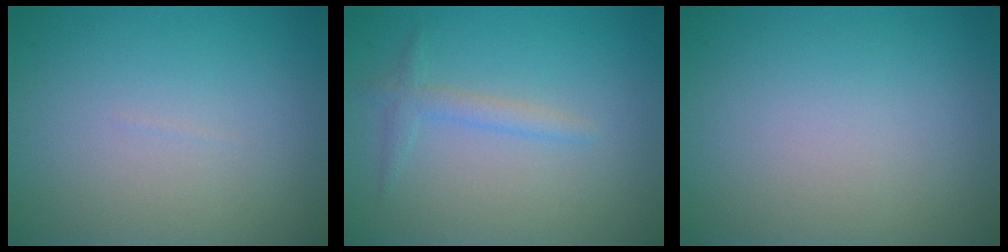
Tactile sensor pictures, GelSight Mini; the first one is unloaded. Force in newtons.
{"total": 1.6, "press": 1.6, "slide": 0.1}
{"total": 0.0}